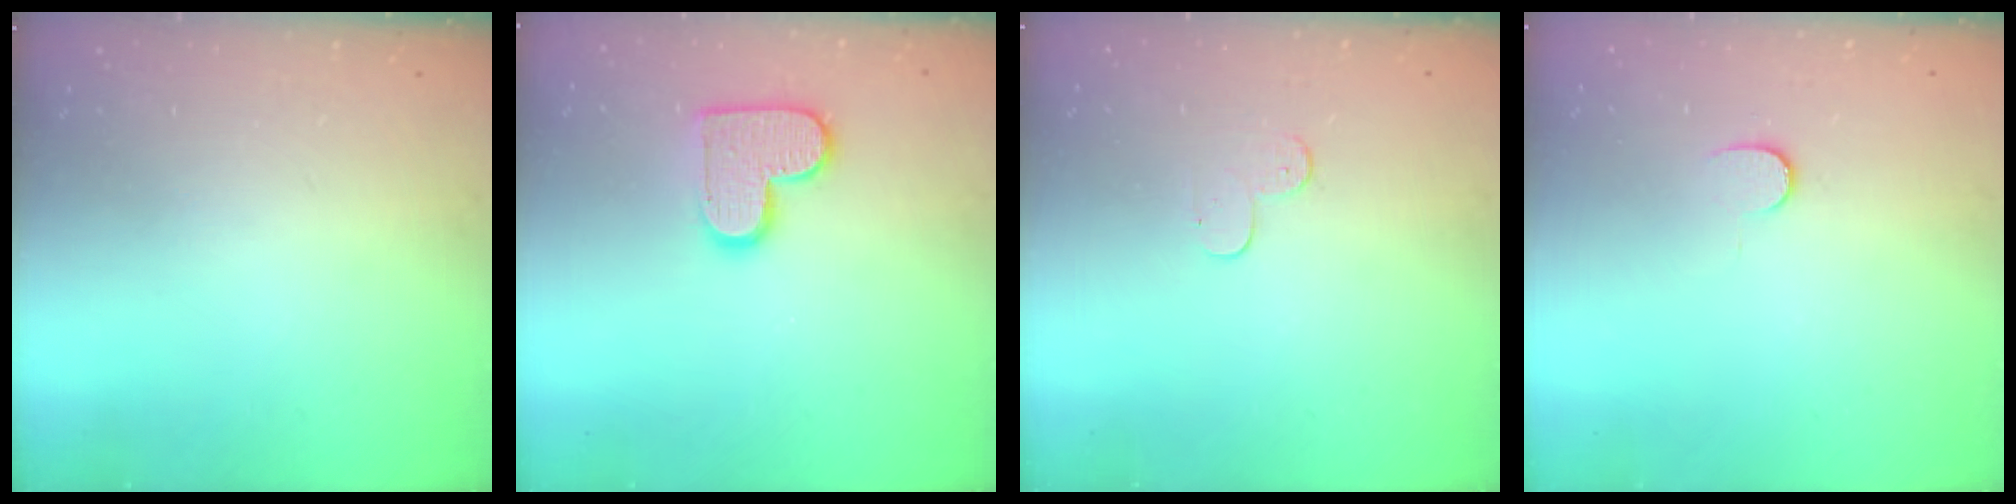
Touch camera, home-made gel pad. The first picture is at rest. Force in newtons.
{"total": 11.9, "press": 11.9, "slide": 0.6}
{"total": 3.9, "press": 3.8, "slide": 0.3}
{"total": 6.0, "press": 6.0, "slide": 0.5}